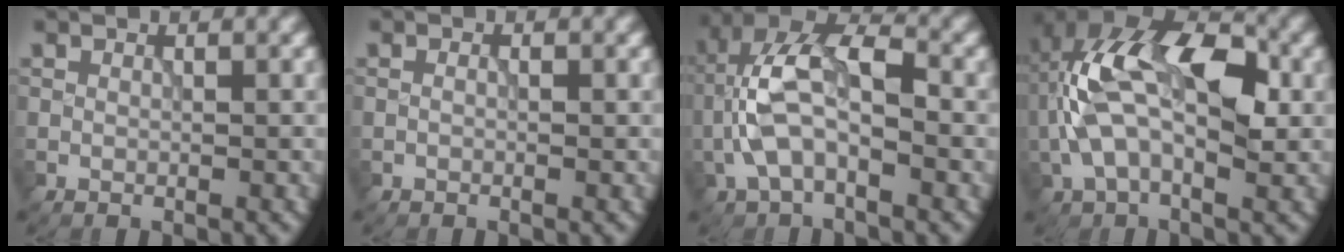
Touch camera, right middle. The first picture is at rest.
{"total": 0.7, "force": [0.0, 0.4, 0.6], "torque": [-0.005, -0.007, -0.003]}
{"total": 7.1, "force": [-1.3, 3.5, 6.0], "torque": [-0.132, 0.020, -0.028]}
{"total": 10.7, "force": [0.5, 5.8, 8.9], "torque": [-0.175, 0.021, -0.002]}